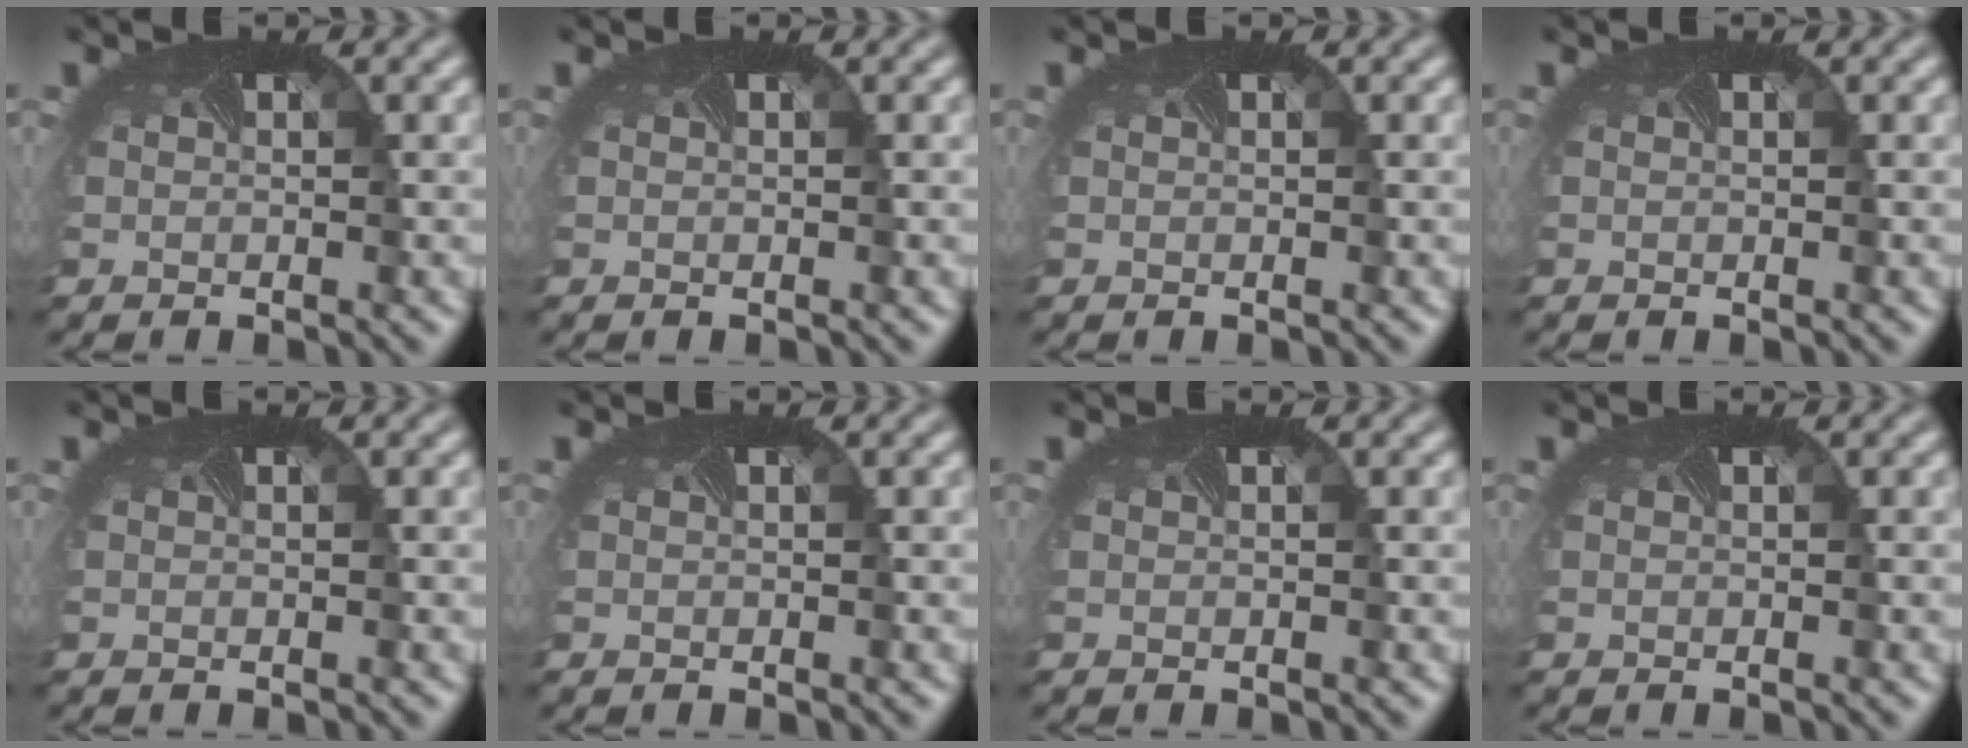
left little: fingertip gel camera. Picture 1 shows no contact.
{"total": 0.0}
{"total": 0.0}
{"total": 0.0}
{"total": 0.0}
{"total": 0.0}
{"total": 0.0}
{"total": 0.0}